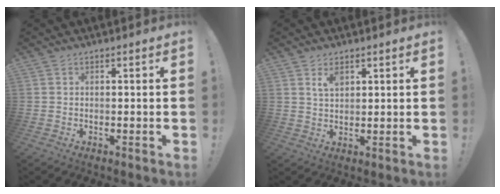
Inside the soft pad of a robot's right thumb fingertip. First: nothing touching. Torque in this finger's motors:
{"motor_torque": [-0.47, 0.50, -0.03, 0.51, 0.18]}